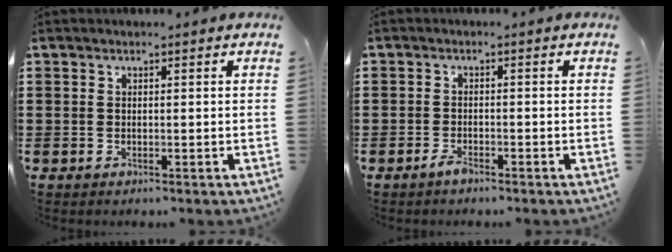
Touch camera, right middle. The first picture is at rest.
{"total": 1.8, "force": [-1.5, 0.5, 0.8], "torque": [-0.025, -0.004, -0.031]}